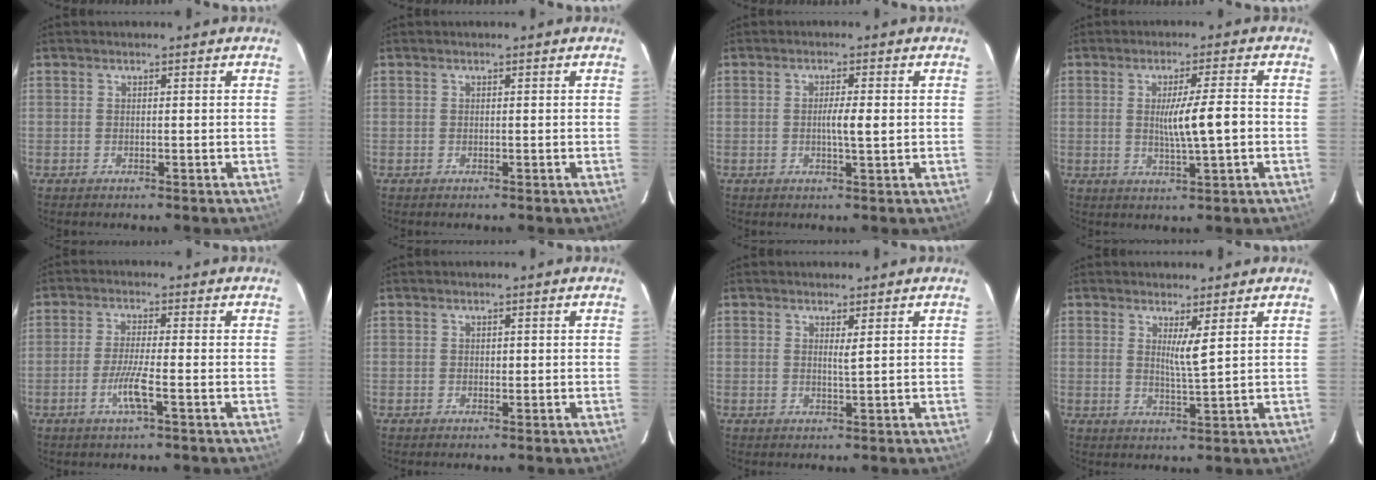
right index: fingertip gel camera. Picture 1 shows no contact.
{"total": 0.0}
{"total": 3.1, "force": [-0.1, 0.1, 3.1], "torque": [-0.056, -0.002, -0.002]}
{"total": 6.8, "force": [-0.3, -0.2, 6.8], "torque": [-0.112, -0.006, -0.002]}
{"total": 4.8, "force": [-1.8, -0.1, 4.4], "torque": [-0.087, -0.008, -0.037]}
{"total": 0.5, "force": [0.1, 0.4, 0.4], "torque": [-0.004, 0.001, 0.001]}
{"total": 2.8, "force": [1.3, -0.6, 2.4], "torque": [-0.045, -0.015, 0.026]}
{"total": 3.2, "force": [1.3, -0.5, 2.9], "torque": [-0.053, -0.014, 0.026]}